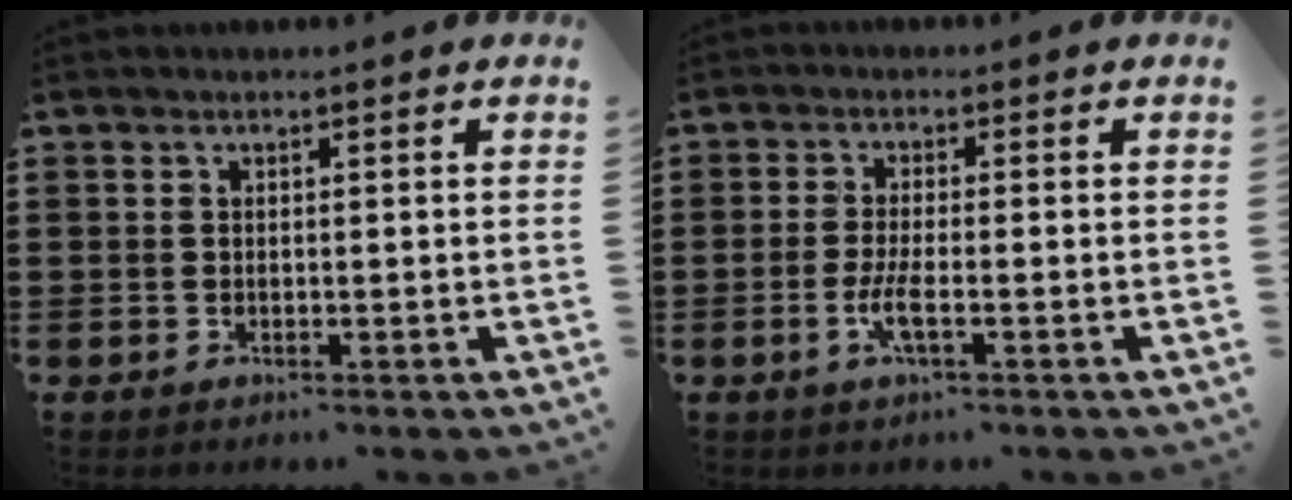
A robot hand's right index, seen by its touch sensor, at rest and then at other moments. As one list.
[{"total": 3.7, "force": [-1.4, 0.7, 3.3], "torque": [-0.070, -0.004, -0.029]}]